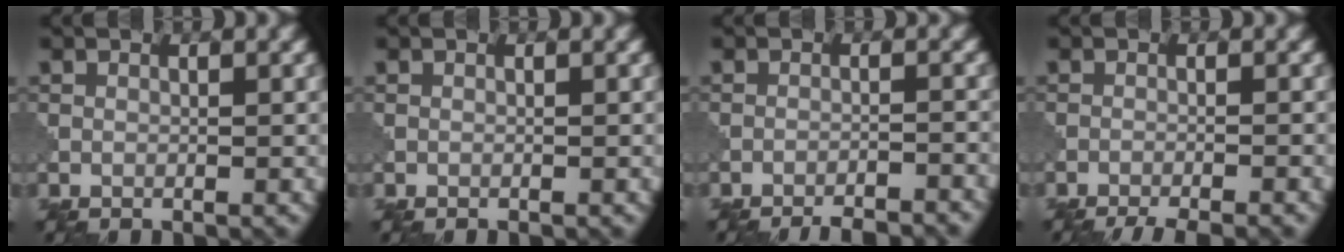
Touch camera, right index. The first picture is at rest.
{"total": 0.0}
{"total": 5.7, "force": [-5.4, 0.9, 1.7], "torque": [-0.016, 0.008, -0.073]}
{"total": 4.2, "force": [-3.7, 0.6, 1.9], "torque": [-0.026, -0.005, -0.060]}